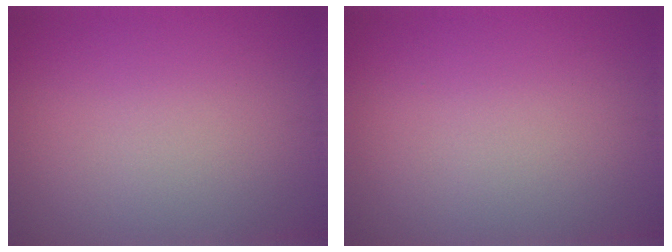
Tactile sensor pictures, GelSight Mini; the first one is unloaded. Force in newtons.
{"total": 0.0}